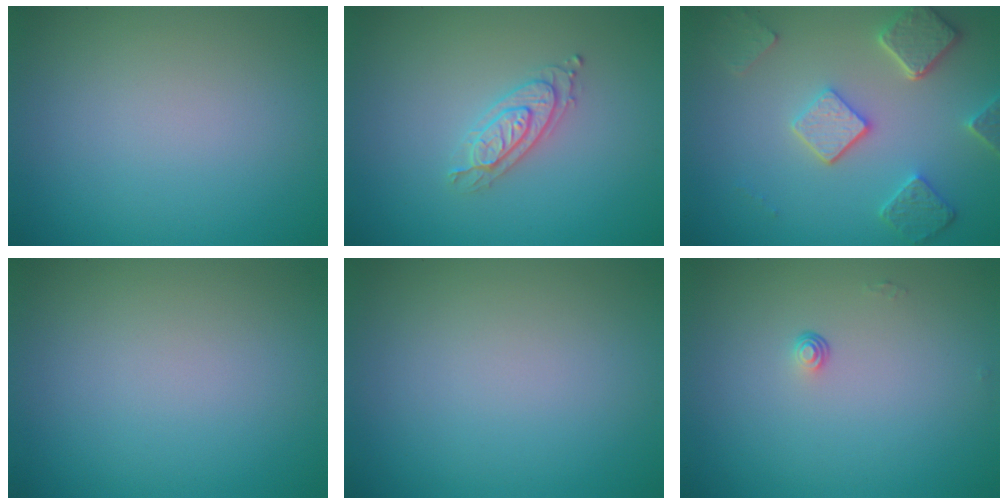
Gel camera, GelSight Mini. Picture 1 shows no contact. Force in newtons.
{"total": 2.4, "press": 2.2, "slide": 0.9}
{"total": 5.0, "press": 3.9, "slide": 3.1}
{"total": 0.0}
{"total": 0.0}
{"total": 0.6, "press": 0.4, "slide": 0.5}